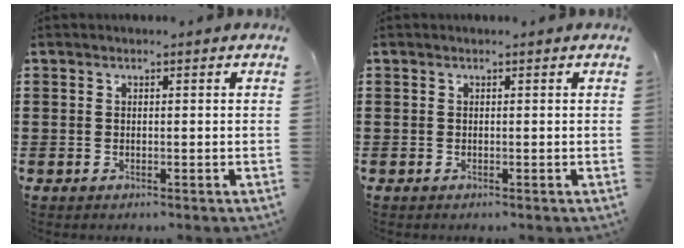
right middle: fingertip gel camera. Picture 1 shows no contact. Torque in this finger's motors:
{"motor_torque": [-0.08, -0.11, -0.02, 0.00]}